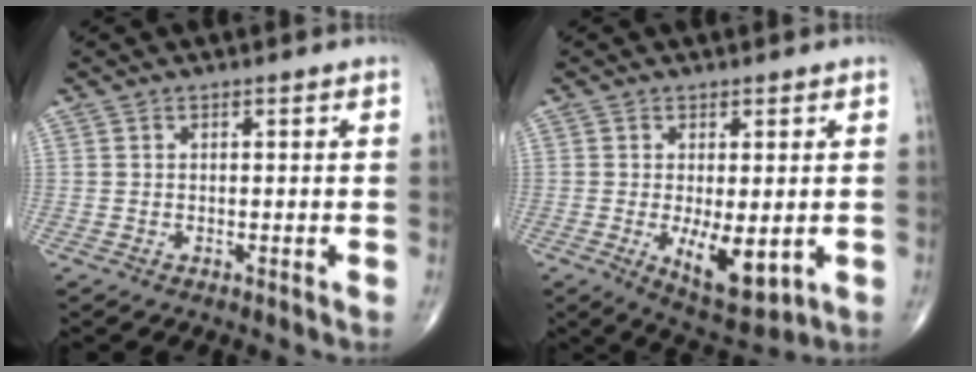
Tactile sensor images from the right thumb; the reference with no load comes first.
{"total": 8.8, "force": [-1.6, 3.7, 7.9], "torque": [-0.110, -0.023, -0.013]}